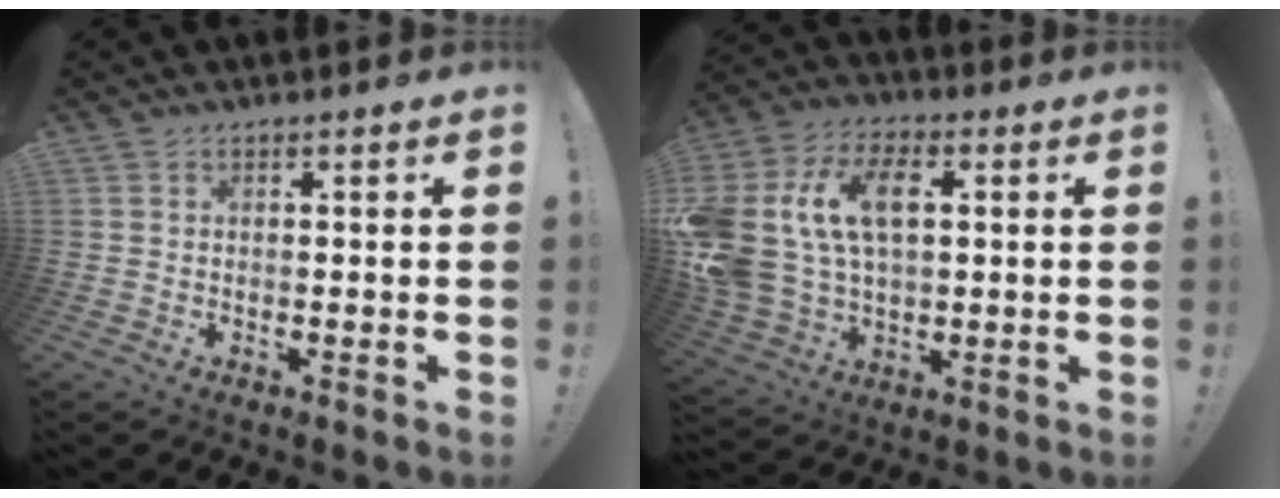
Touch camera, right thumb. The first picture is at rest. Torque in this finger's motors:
{"motor_torque": [1.41, 1.36, 1.88, 0.51, 0.56]}